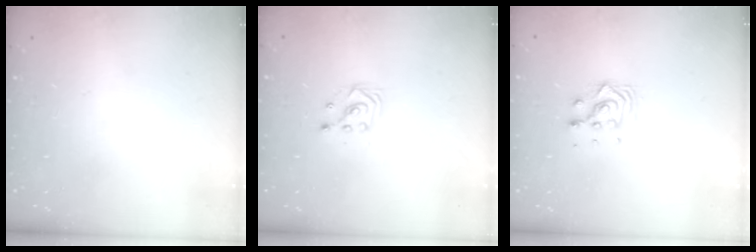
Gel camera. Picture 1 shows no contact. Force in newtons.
{"total": 2.2, "press": 2.2, "slide": 0.2}
{"total": 6.9, "press": 6.9, "slide": 0.4}